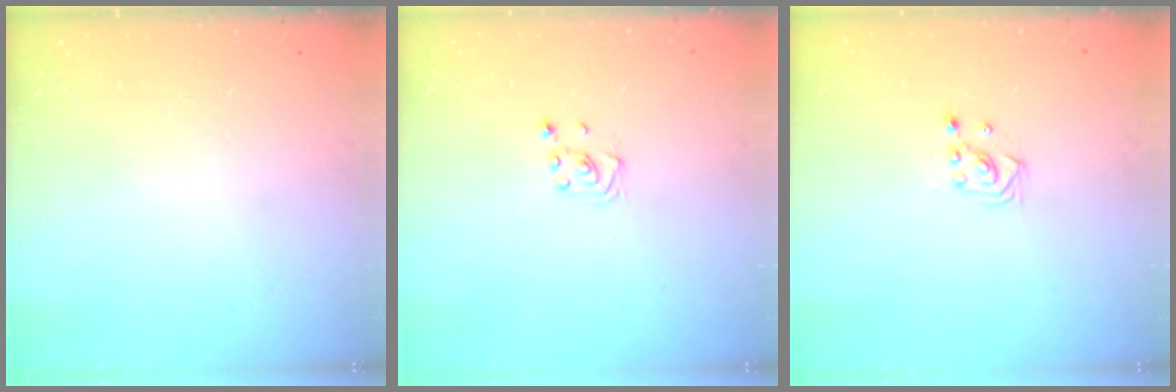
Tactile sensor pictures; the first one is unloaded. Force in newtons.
{"total": 3.1, "press": 3.1, "slide": 0.3}
{"total": 2.2, "press": 2.2, "slide": 0.2}